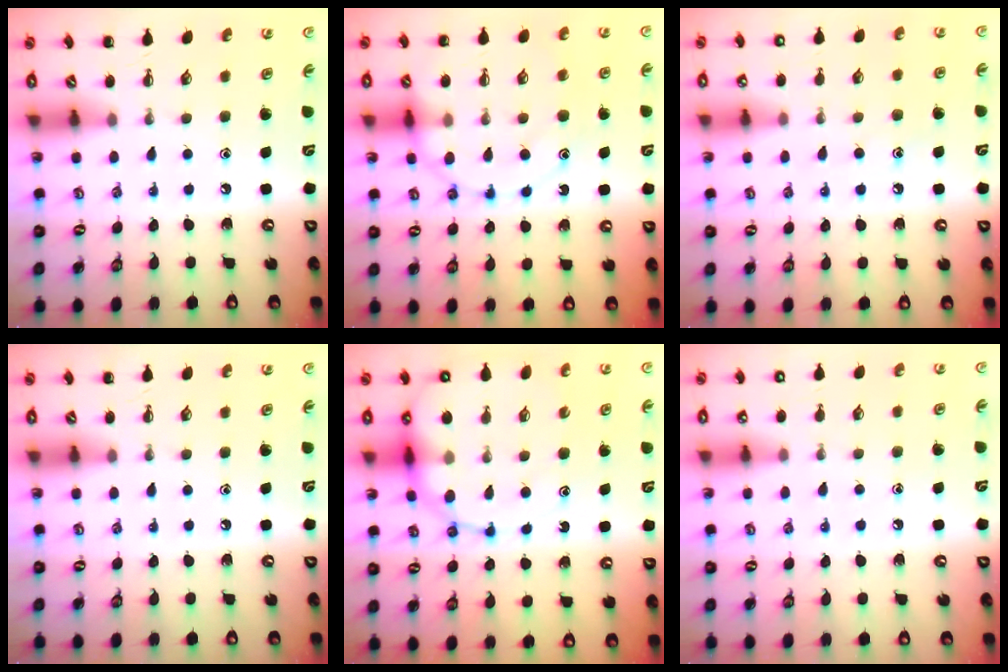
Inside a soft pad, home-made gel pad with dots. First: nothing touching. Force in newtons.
{"total": 13.9, "press": 13.8, "slide": 1.3}
{"total": 8.5, "press": 8.3, "slide": 1.6}
{"total": 0.0}
{"total": 16.7, "press": 16.2, "slide": 4.1}
{"total": 6.6, "press": 6.4, "slide": 1.6}